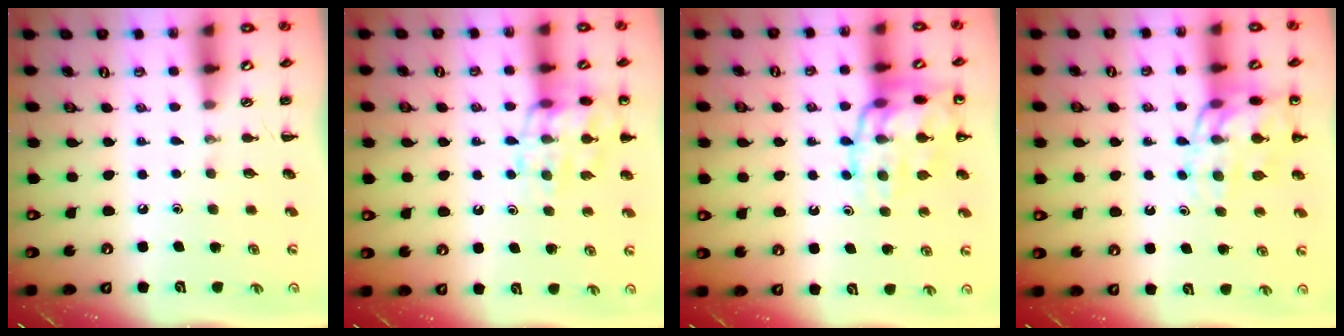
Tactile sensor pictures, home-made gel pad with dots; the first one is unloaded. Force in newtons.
{"total": 14.5, "press": 14.4, "slide": 2.0}
{"total": 16.8, "press": 16.7, "slide": 1.9}
{"total": 14.1, "press": 14.0, "slide": 2.2}